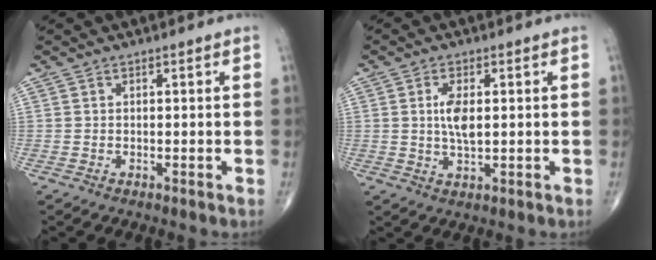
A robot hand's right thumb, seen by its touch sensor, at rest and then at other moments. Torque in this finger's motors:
{"motor_torque": [2.30, 2.17, 0.87, 0.20, 0.07]}